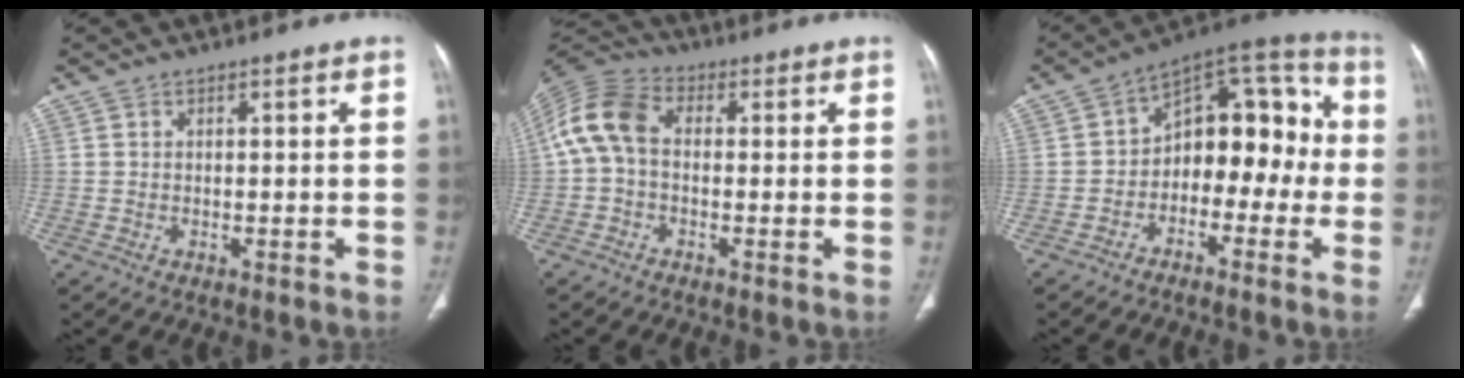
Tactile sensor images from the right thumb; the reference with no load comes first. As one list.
[{"total": 9.6, "force": [0.2, 6.5, 7.1], "torque": [-0.143, 0.026, -0.011]}, {"total": 14.8, "force": [-1.9, 9.4, 11.3], "torque": [-0.104, 0.057, -0.044]}]